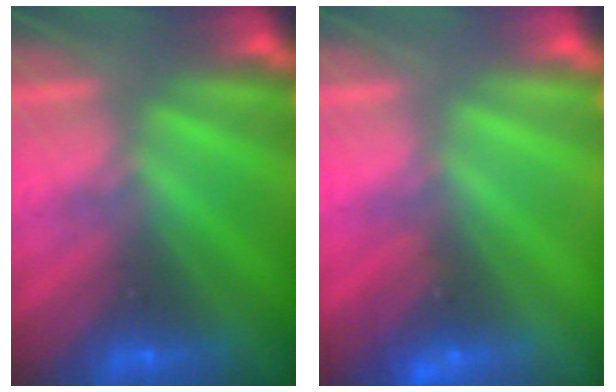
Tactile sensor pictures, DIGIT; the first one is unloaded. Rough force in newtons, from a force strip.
{"total": 2.5}